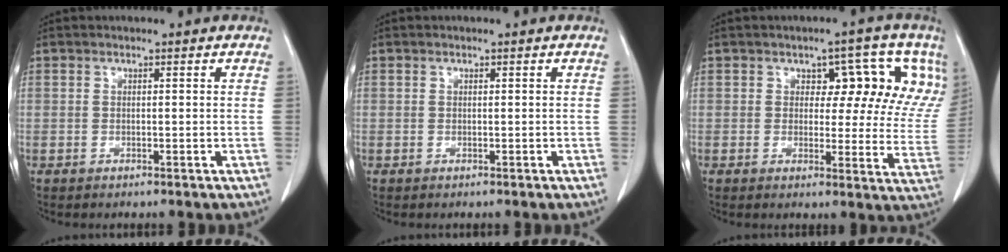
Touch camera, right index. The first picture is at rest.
{"total": 0.0}
{"total": 12.3, "force": [5.1, 6.3, 9.2], "torque": [-0.090, 0.013, 0.048]}